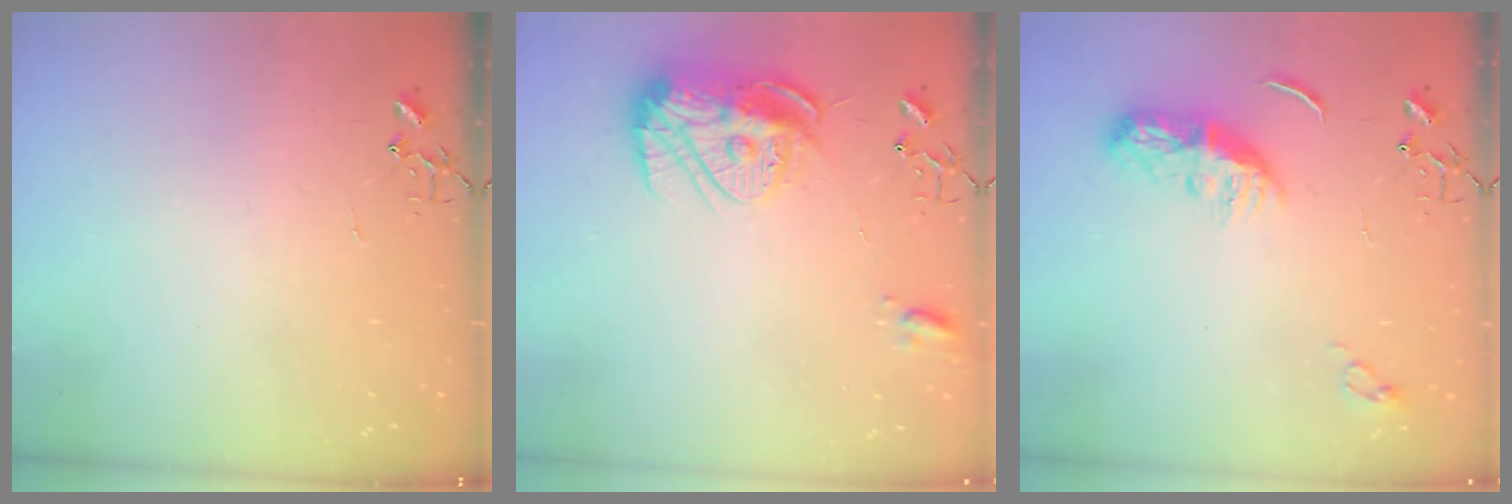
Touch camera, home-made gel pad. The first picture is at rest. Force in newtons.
{"total": 14.9, "press": 14.9, "slide": 1.4}
{"total": 9.1, "press": 9.1, "slide": 0.2}